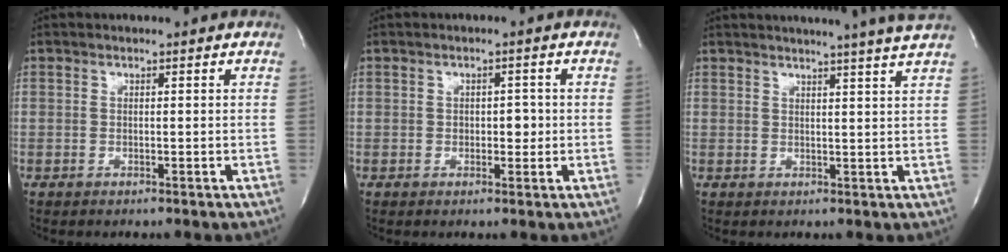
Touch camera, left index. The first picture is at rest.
{"total": 2.1, "force": [-0.1, 1.3, 1.7], "torque": [-0.019, 0.002, -0.001]}
{"total": 10.6, "force": [9.4, -1.7, 4.5], "torque": [-0.068, -0.021, 0.099]}